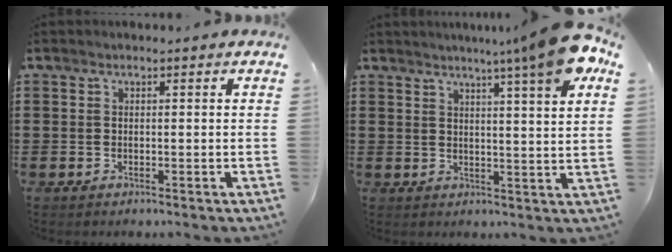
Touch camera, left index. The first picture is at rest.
{"total": 8.6, "force": [6.2, -0.7, 6.0], "torque": [-0.100, -0.028, 0.100]}